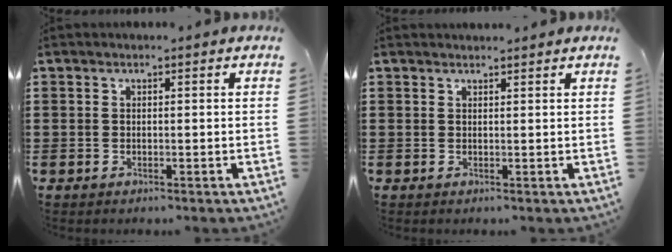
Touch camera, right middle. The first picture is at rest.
{"total": 1.0, "force": [1.0, -0.1, 0.1], "torque": [-0.003, -0.002, 0.020]}